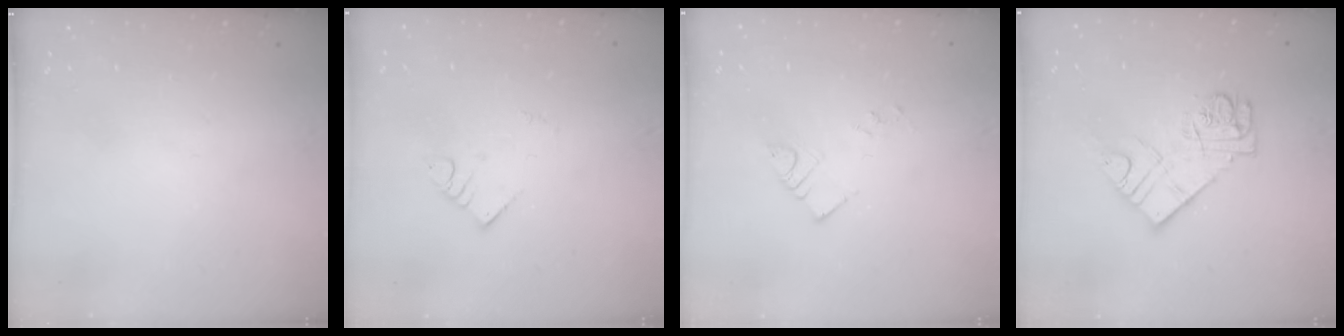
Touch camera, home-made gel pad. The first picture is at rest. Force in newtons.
{"total": 2.7, "press": 2.7, "slide": 0.1}
{"total": 4.0, "press": 3.9, "slide": 0.5}
{"total": 12.0, "press": 11.9, "slide": 1.1}